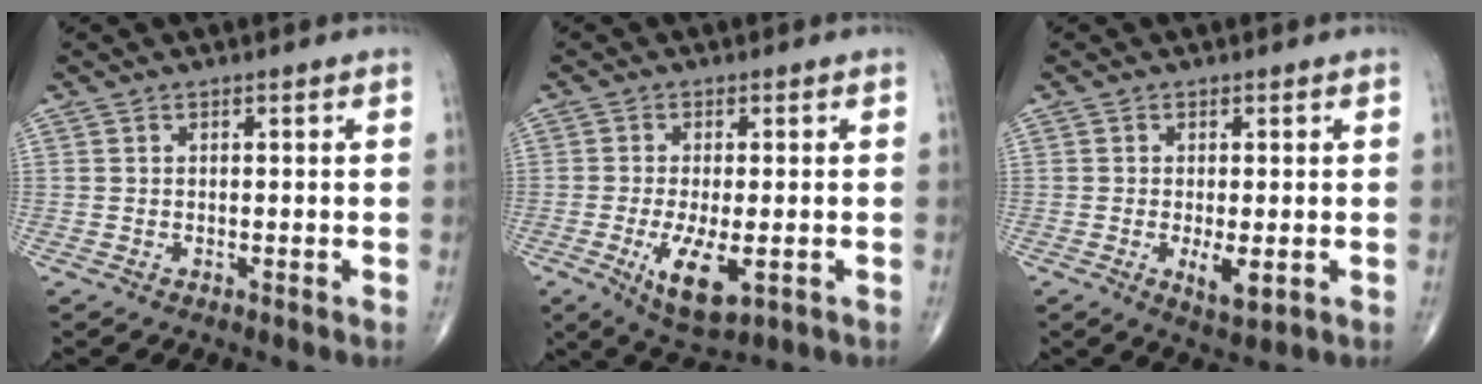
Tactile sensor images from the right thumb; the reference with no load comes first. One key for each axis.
{"total": 8.7, "fx": -2.5, "fy": 3.3, "fz": 7.6, "tx": -0.132, "ty": -0.019, "tz": -0.035}
{"total": 4.6, "fx": -1.0, "fy": 1.6, "fz": 4.1, "tx": -0.068, "ty": -0.011, "tz": -0.014}